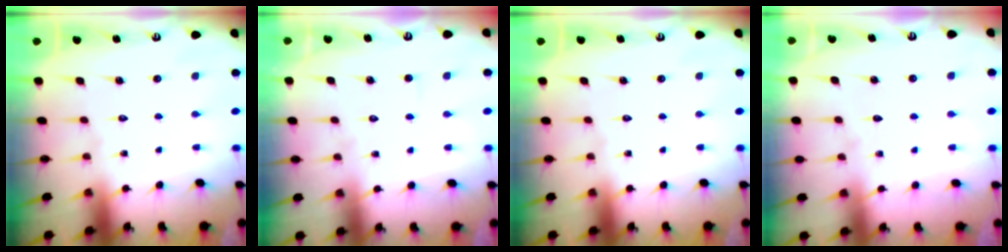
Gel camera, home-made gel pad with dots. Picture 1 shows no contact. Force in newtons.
{"total": 3.3, "press": 3.3, "slide": 0.3}
{"total": 0.0}
{"total": 3.0, "press": 3.0, "slide": 0.3}